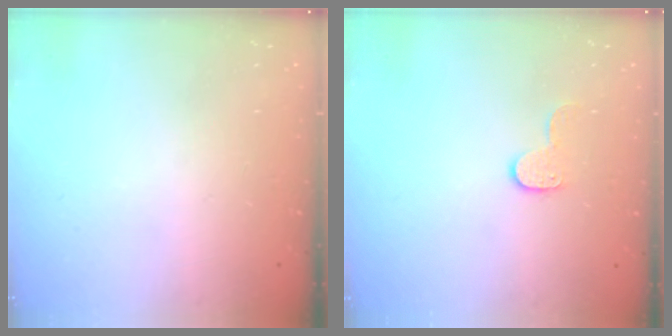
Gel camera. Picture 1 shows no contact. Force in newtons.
{"total": 5.9, "press": 5.9, "slide": 0.5}